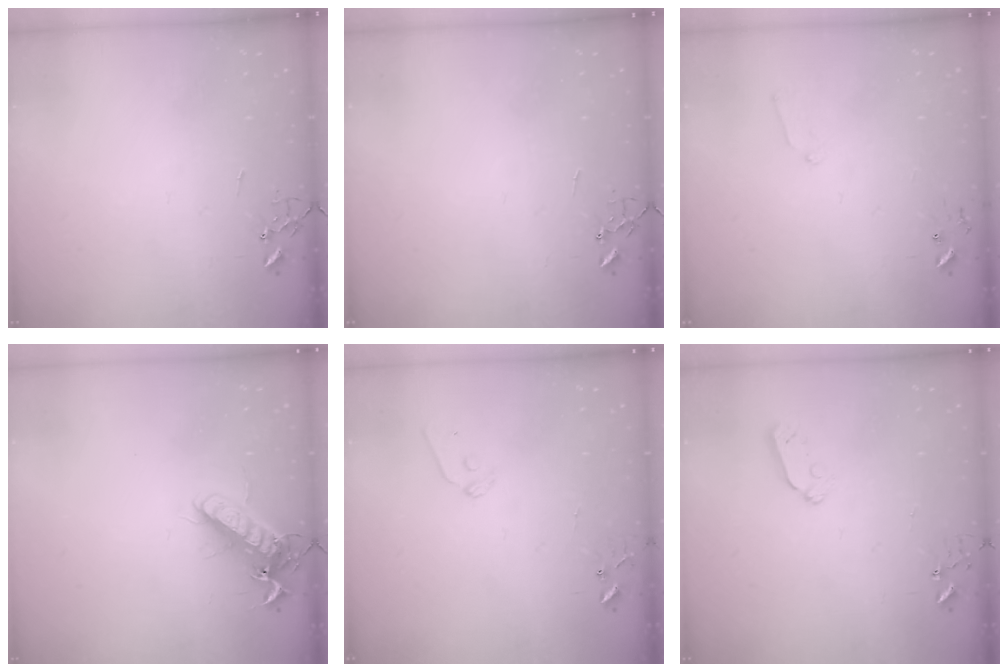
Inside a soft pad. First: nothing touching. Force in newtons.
{"total": 0.0}
{"total": 6.0, "press": 6.0, "slide": 0.6}
{"total": 12.9, "press": 12.8, "slide": 1.7}
{"total": 7.2, "press": 7.2, "slide": 0.5}
{"total": 4.7, "press": 4.6, "slide": 0.9}